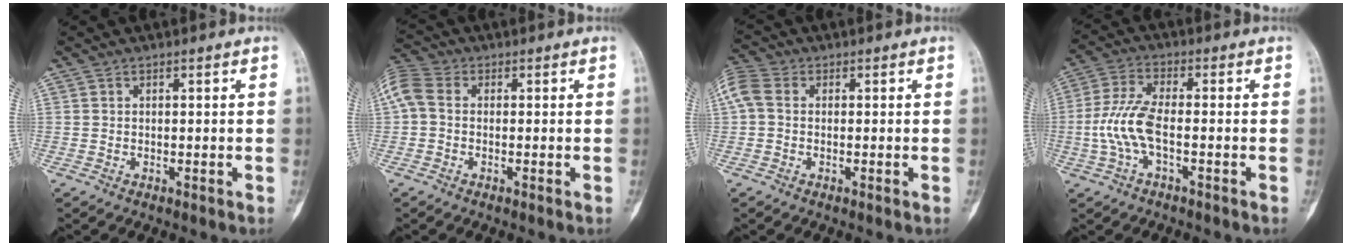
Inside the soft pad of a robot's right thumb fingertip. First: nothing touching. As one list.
[{"total": 6.2, "force": [0.1, 4.2, 4.6], "torque": [-0.114, 0.017, -0.010]}, {"total": 5.7, "force": [0.2, 3.9, 4.1], "torque": [-0.107, 0.016, -0.004]}, {"total": 8.3, "force": [-1.8, 3.1, 7.4], "torque": [-0.181, 0.021, -0.038]}]